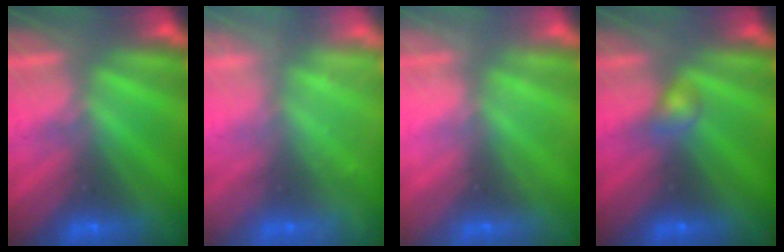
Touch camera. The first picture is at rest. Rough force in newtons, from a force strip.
{"total": 2.4}
{"total": 2.0}
{"total": 2.2}